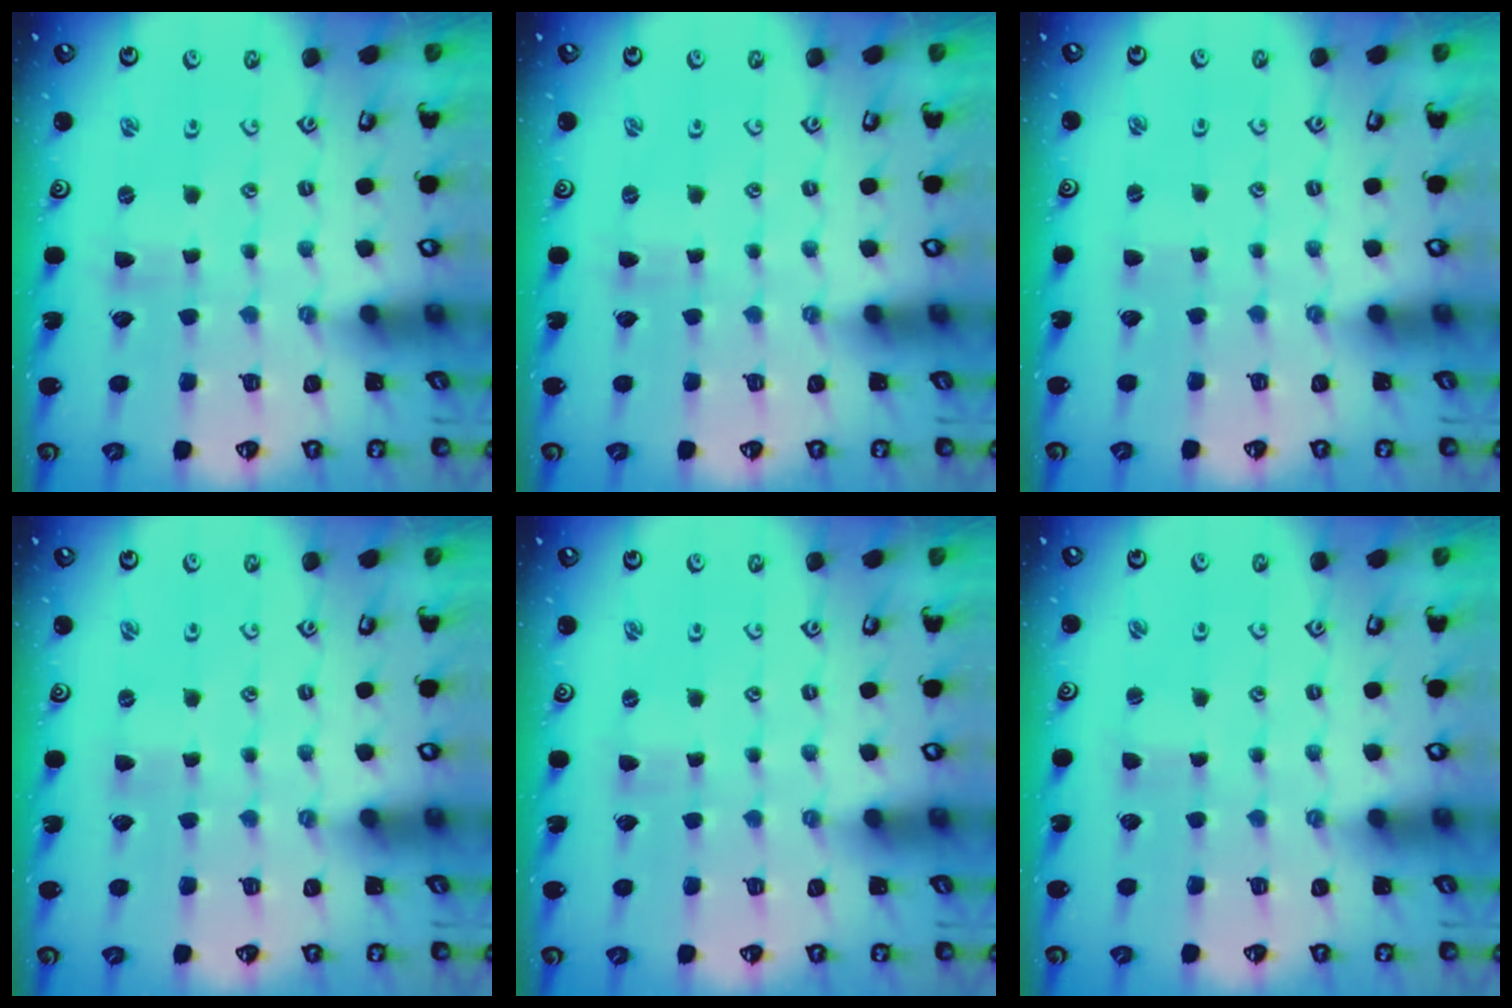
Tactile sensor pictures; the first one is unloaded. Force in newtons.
{"total": 0.0}
{"total": 0.6, "press": 0.6, "slide": 0.1}
{"total": 0.0}
{"total": 0.0}
{"total": 1.2, "press": 1.2, "slide": 0.1}